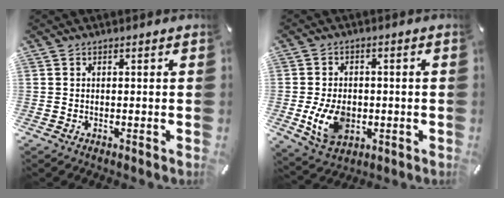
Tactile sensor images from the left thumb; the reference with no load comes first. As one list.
[{"total": 9.6, "force": [-1.7, 7.2, 6.2], "torque": [-0.125, 0.003, -0.029]}]